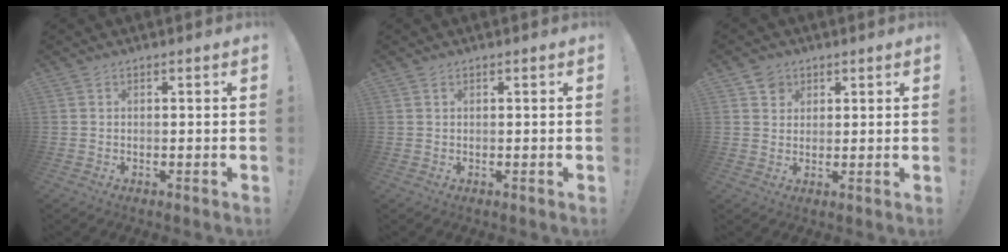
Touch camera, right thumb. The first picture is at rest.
{"total": 0.7, "force": [0.5, 0.5, 0.2], "torque": [-0.004, 0.001, 0.008]}
{"total": 4.4, "force": [2.3, 3.7, 0.7], "torque": [-0.011, -0.007, 0.043]}